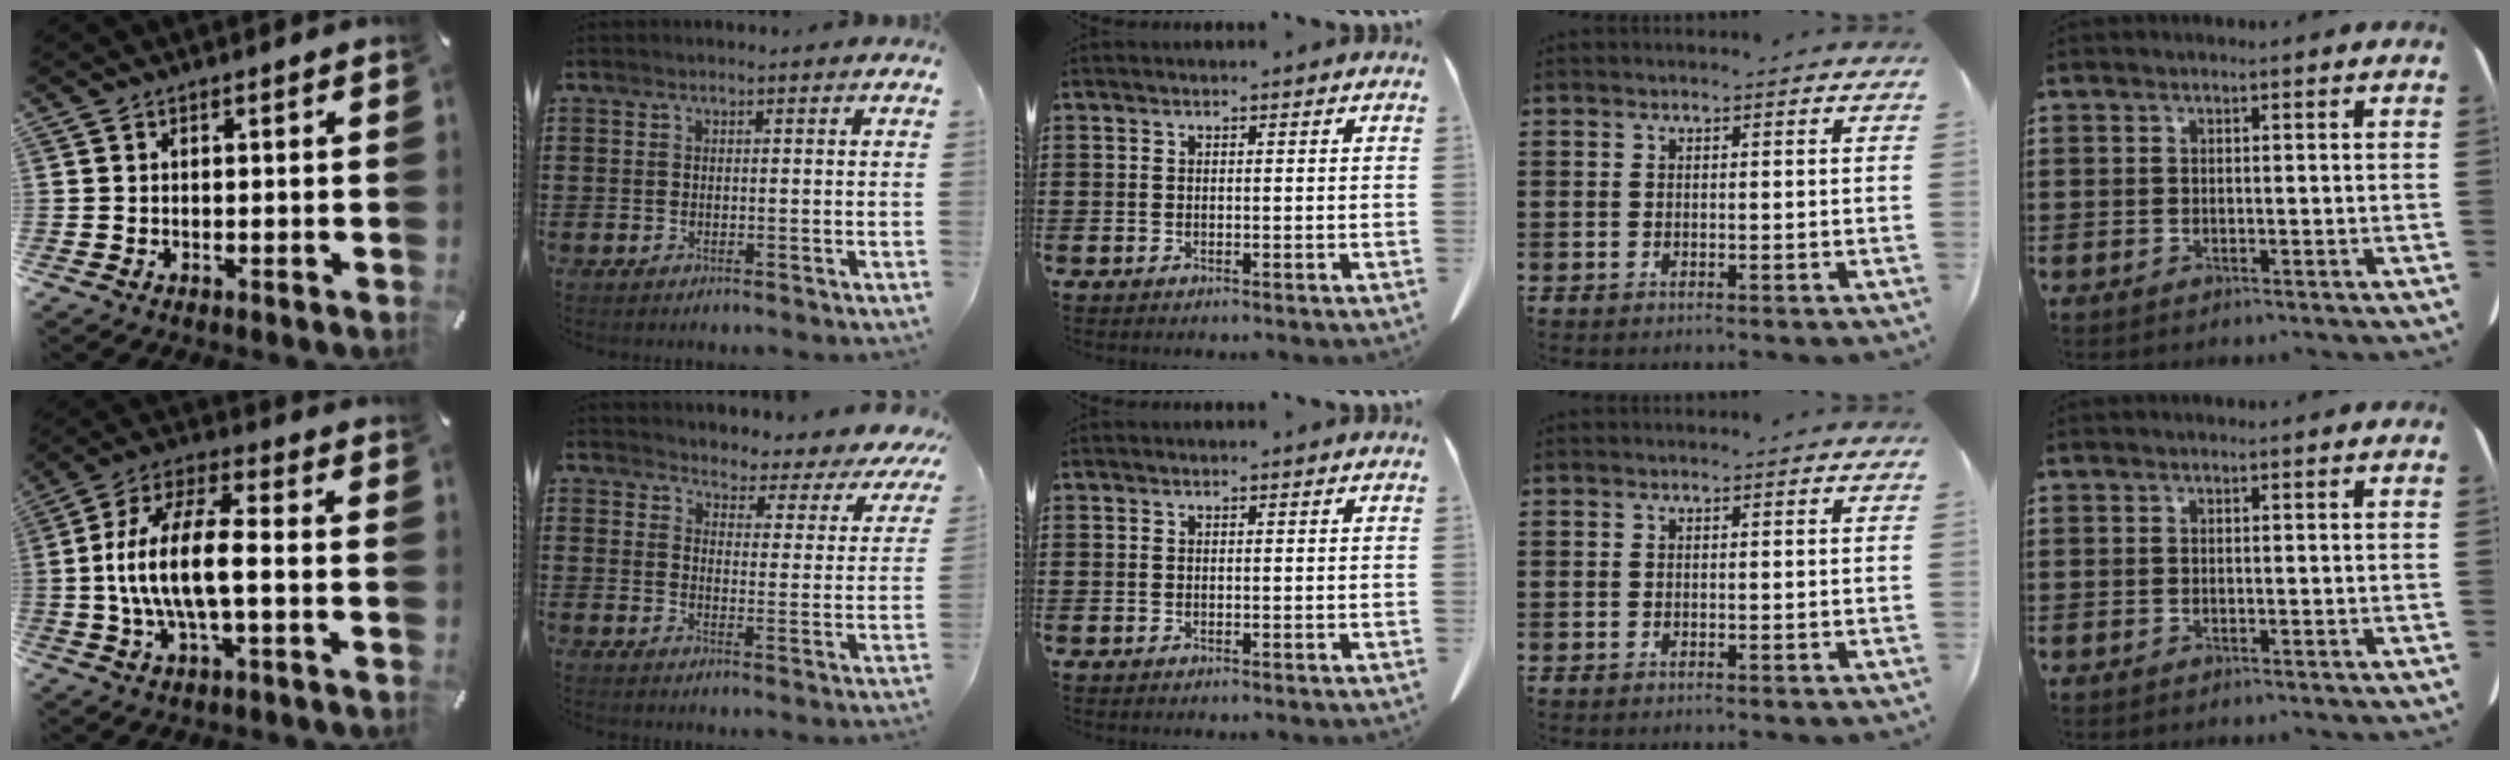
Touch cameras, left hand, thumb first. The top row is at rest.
{"thumb": {"total": 14.4, "force": [-1.4, 5.0, 13.5], "torque": [-0.273, -0.001, -0.030]}, "index": {"total": 3.2, "force": [3.1, 0.6, 0.1], "torque": [-0.021, -0.033, 0.046]}}